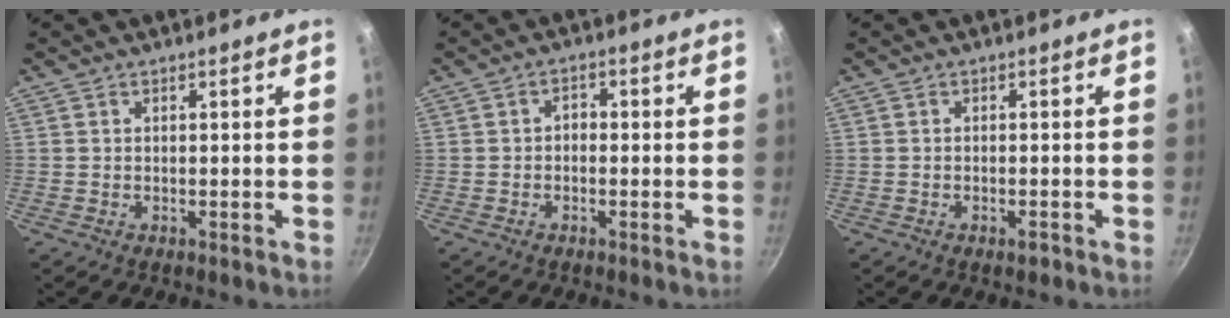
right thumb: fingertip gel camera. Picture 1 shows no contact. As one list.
[{"total": 1.8, "force": [-0.4, 1.3, 1.2], "torque": [-0.016, 0.009, -0.010]}, {"total": 1.4, "force": [-0.9, 0.5, 1.0], "torque": [-0.020, 0.005, -0.014]}]